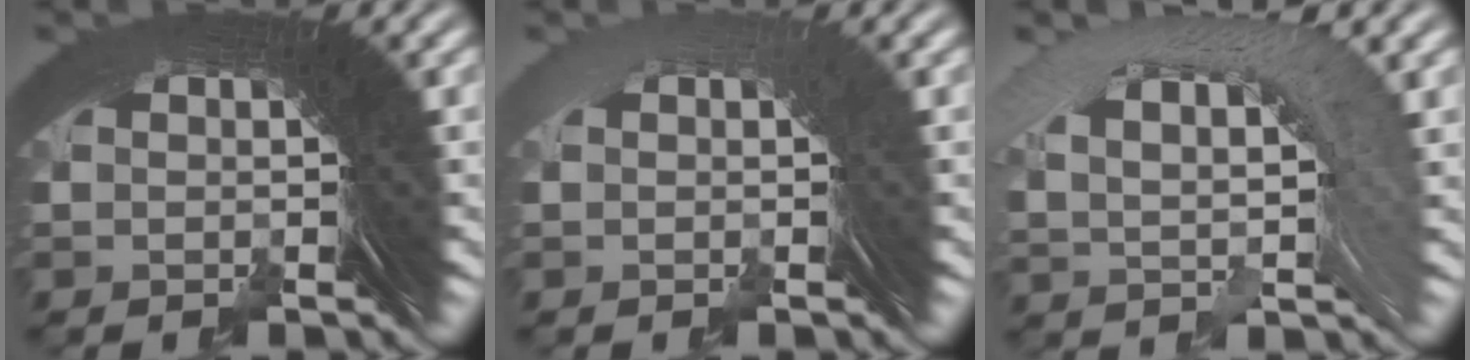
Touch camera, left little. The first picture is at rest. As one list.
[{"total": 0.6, "force": [-0.5, -0.3, 0.0], "torque": [0.004, 0.011, -0.009]}, {"total": 7.7, "force": [2.6, 3.7, 6.2], "torque": [-0.080, 0.037, 0.035]}]